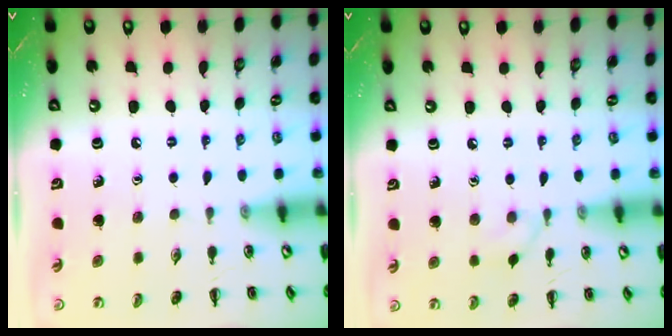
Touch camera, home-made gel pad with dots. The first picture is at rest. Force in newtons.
{"total": 2.8, "press": 2.5, "slide": 1.1}